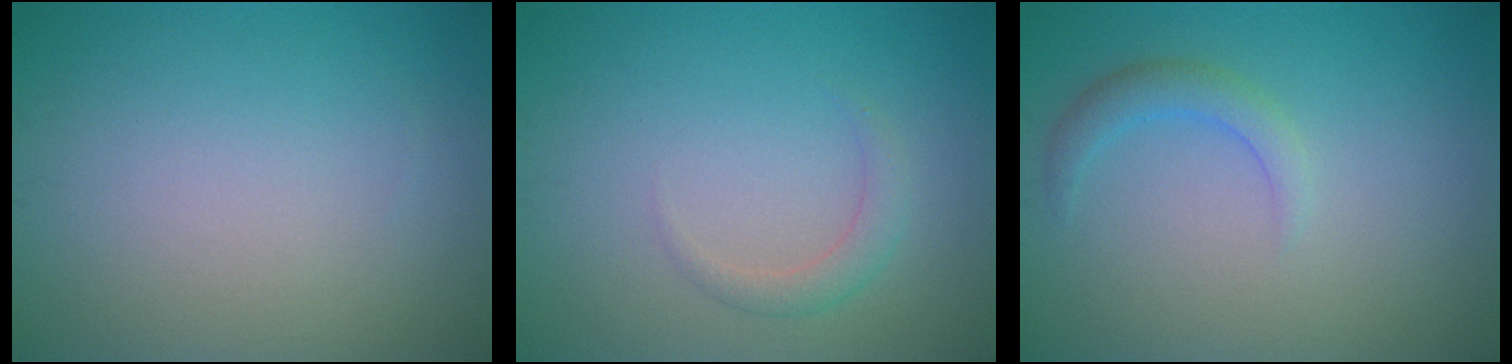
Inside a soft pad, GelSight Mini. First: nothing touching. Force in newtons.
{"total": 1.6, "press": 1.6, "slide": 0.1}
{"total": 2.0, "press": 2.0, "slide": 0.1}